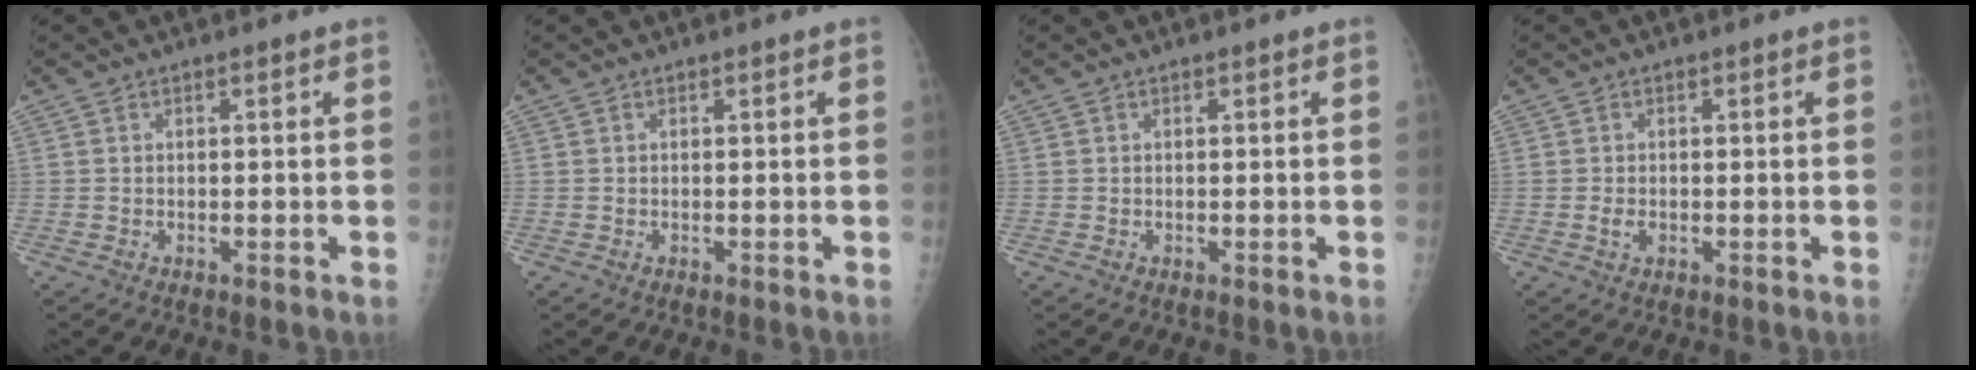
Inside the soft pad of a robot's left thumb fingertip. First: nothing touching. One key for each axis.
{"total": 0.0}
{"total": 0.0}
{"total": 1.6, "fx": -0.3, "fy": 1.2, "fz": 1.1, "tx": -0.019, "ty": 0.000, "tz": -0.006}